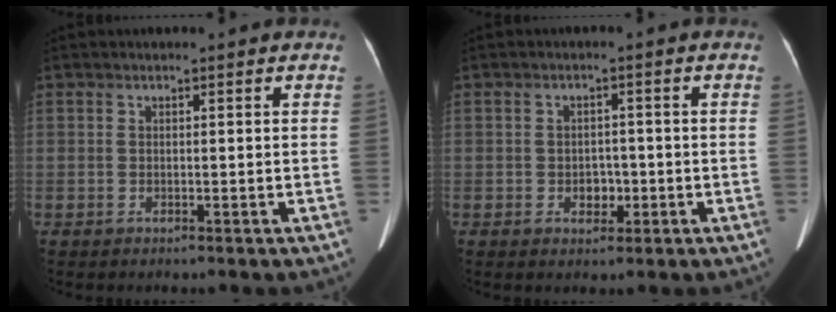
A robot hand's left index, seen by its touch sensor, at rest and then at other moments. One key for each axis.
{"total": 2.5, "fx": -0.7, "fy": 1.9, "fz": 1.5, "tx": -0.019, "ty": 0.005, "tz": -0.004}